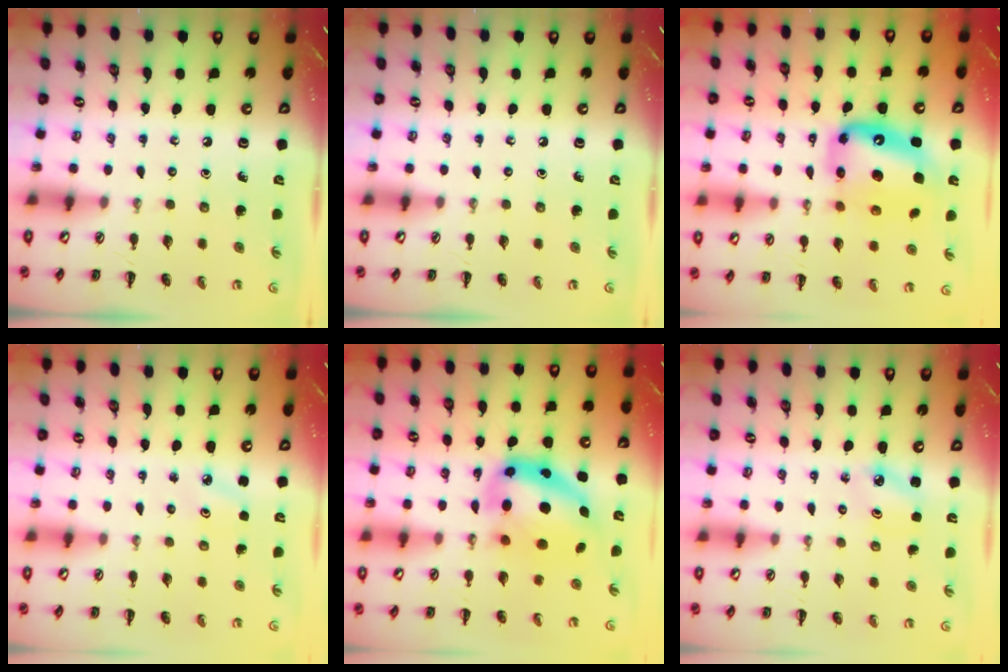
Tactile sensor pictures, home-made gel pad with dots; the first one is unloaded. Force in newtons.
{"total": 0.0}
{"total": 14.9, "press": 14.4, "slide": 3.8}
{"total": 2.7, "press": 2.5, "slide": 0.8}
{"total": 14.3, "press": 13.9, "slide": 3.6}
{"total": 2.5, "press": 2.5, "slide": 0.4}